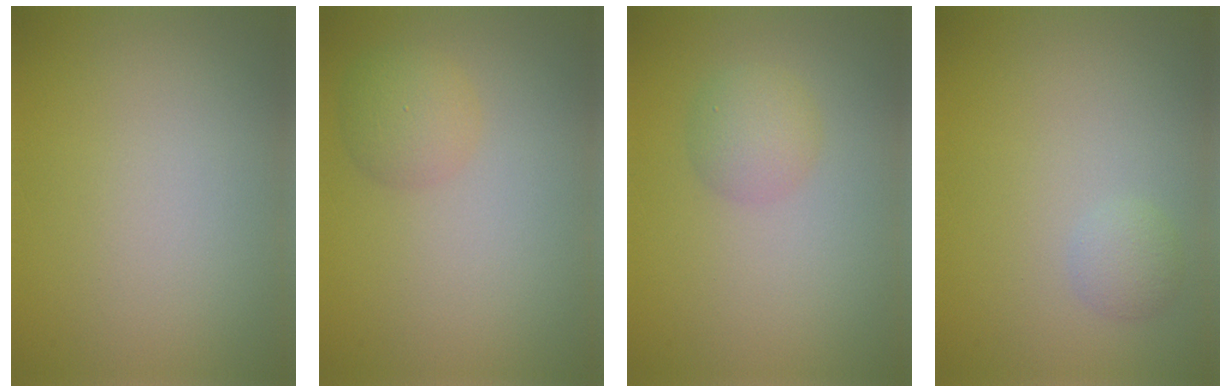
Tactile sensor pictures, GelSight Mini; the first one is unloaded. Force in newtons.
{"total": 2.5, "press": 2.5, "slide": 0.1}
{"total": 2.4, "press": 2.4, "slide": 0.0}
{"total": 1.3, "press": 1.3, "slide": 0.0}